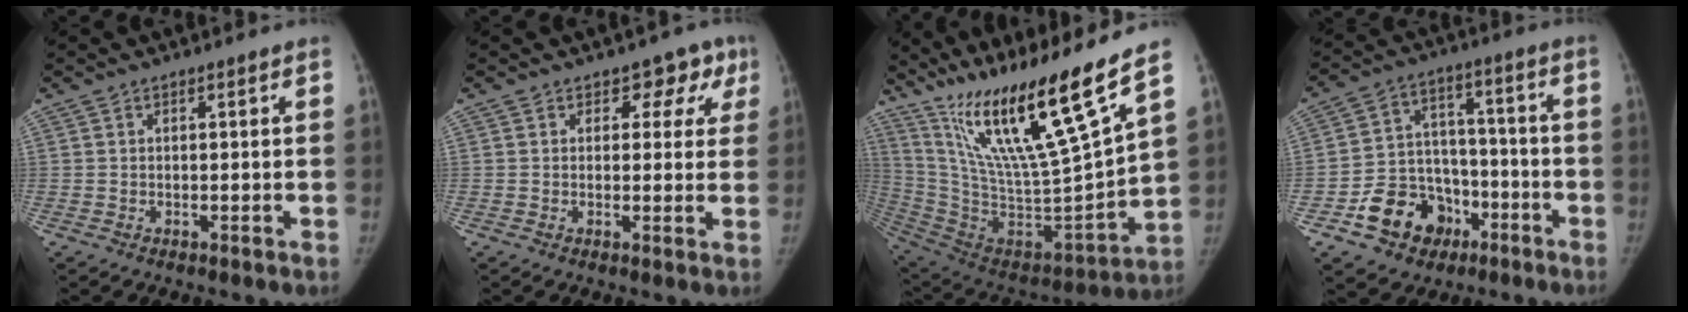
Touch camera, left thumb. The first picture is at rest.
{"total": 5.5, "force": [2.9, 4.2, 2.1], "torque": [0.020, -0.006, 0.021]}
{"total": 26.2, "force": [16.5, 2.4, 20.2], "torque": [-0.332, -0.071, 0.305]}
{"total": 13.9, "force": [-6.9, 10.9, 5.3], "torque": [-0.046, 0.065, -0.104]}